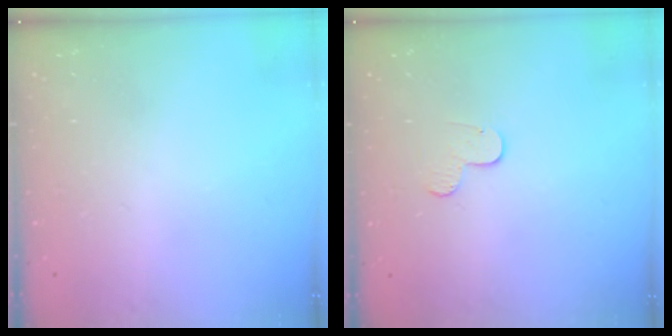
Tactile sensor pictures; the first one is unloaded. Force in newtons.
{"total": 3.7, "press": 3.7, "slide": 0.4}